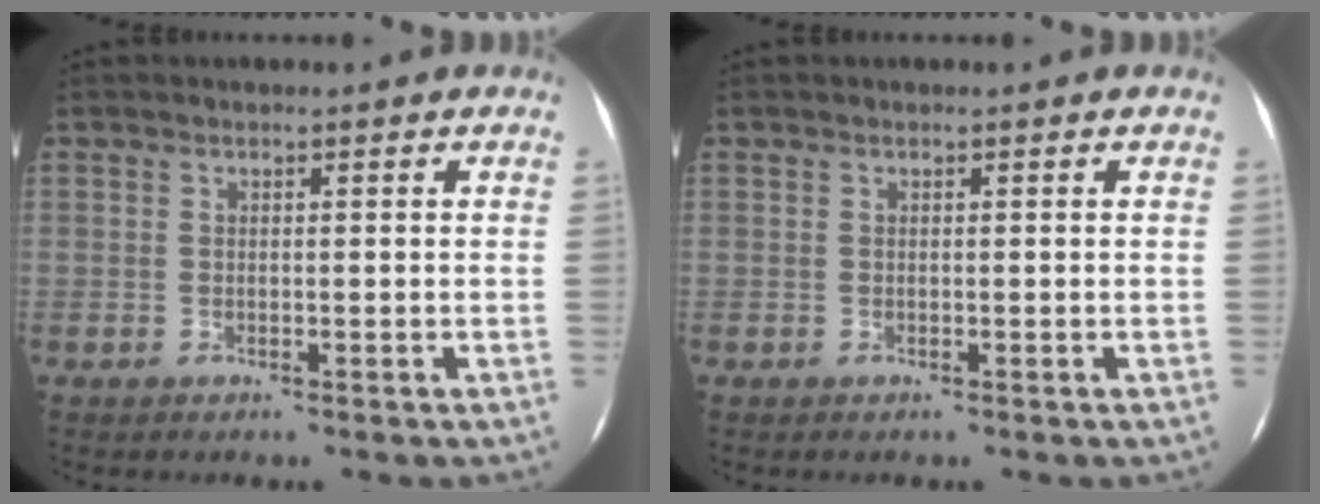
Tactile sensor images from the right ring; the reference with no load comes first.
{"total": 0.0}